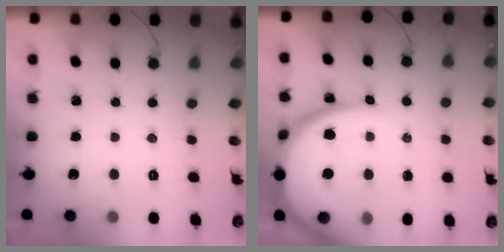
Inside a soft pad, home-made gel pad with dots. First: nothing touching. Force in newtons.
{"total": 17.4, "press": 17.4, "slide": 1.0}